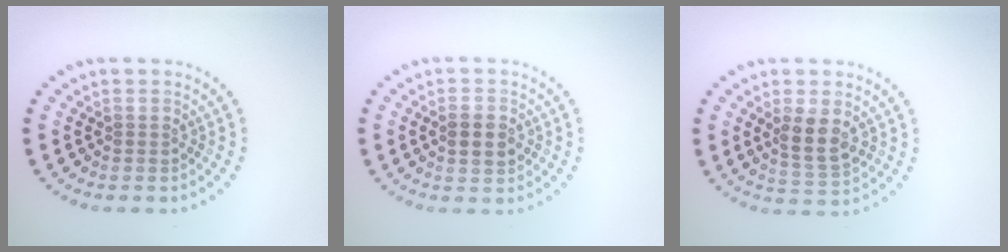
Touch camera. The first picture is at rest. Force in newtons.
{"total": 2.3, "press": 2.3, "slide": 0.2}
{"total": 3.4, "press": 3.3, "slide": 0.9}